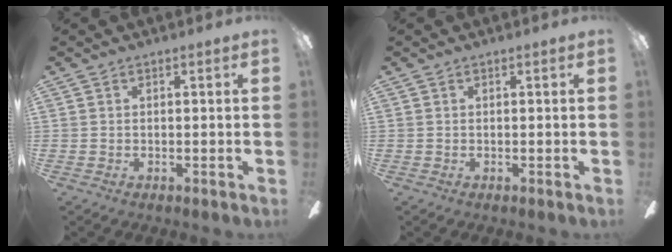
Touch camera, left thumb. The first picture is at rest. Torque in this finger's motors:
{"motor_torque": [0.01, 0.01, -0.07, 0.07, 0.00]}